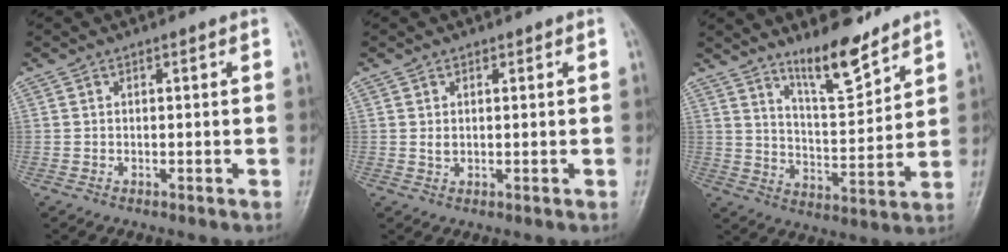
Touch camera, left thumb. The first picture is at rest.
{"total": 1.3, "force": [0.5, 1.0, 0.7], "torque": [-0.008, -0.004, 0.010]}
{"total": 10.5, "force": [8.3, 2.5, 5.9], "torque": [-0.083, -0.074, 0.149]}